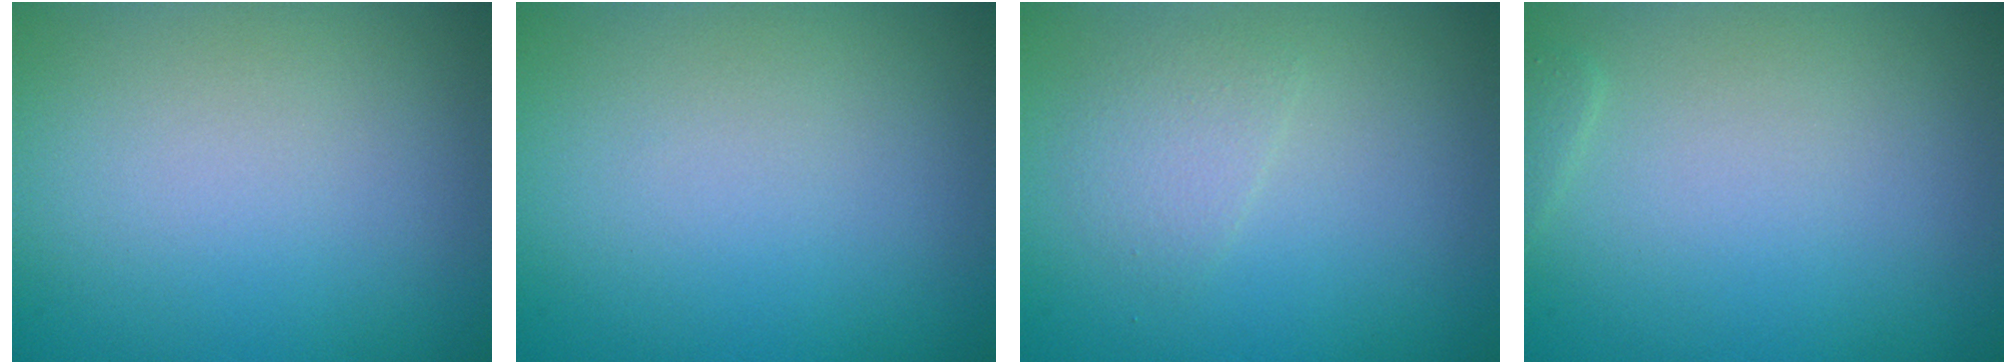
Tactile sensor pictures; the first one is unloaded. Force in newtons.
{"total": 0.0}
{"total": 1.6, "press": 1.6, "slide": 0.1}
{"total": 0.5, "press": 0.5, "slide": 0.0}